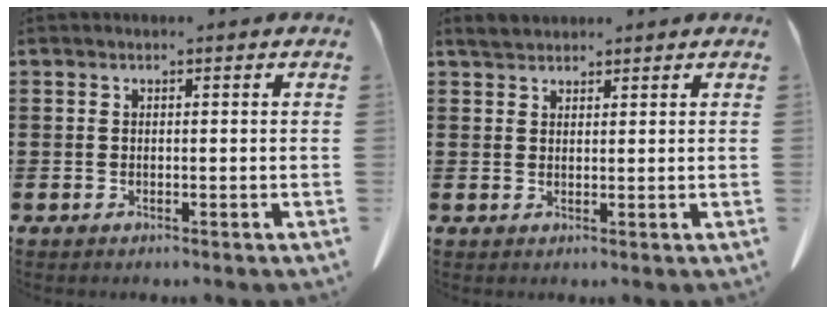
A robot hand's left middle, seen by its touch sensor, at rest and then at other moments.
{"total": 2.1, "force": [2.0, 0.6, 0.5], "torque": [-0.016, 0.002, 0.041]}